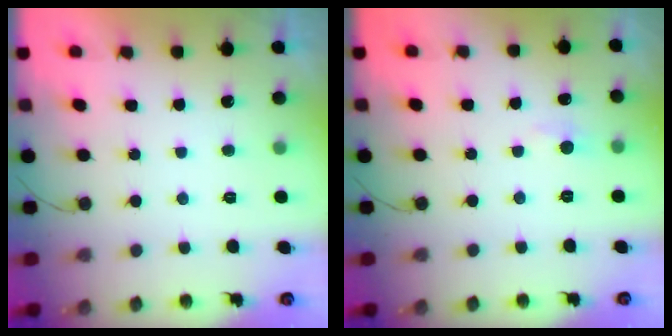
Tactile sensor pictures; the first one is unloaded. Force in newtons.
{"total": 4.6, "press": 4.6, "slide": 0.7}